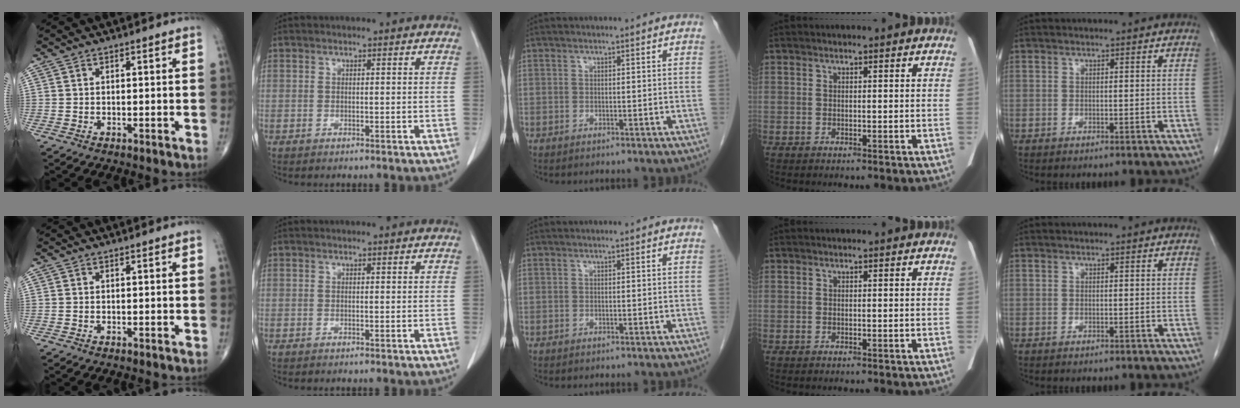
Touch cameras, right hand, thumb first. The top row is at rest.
{}